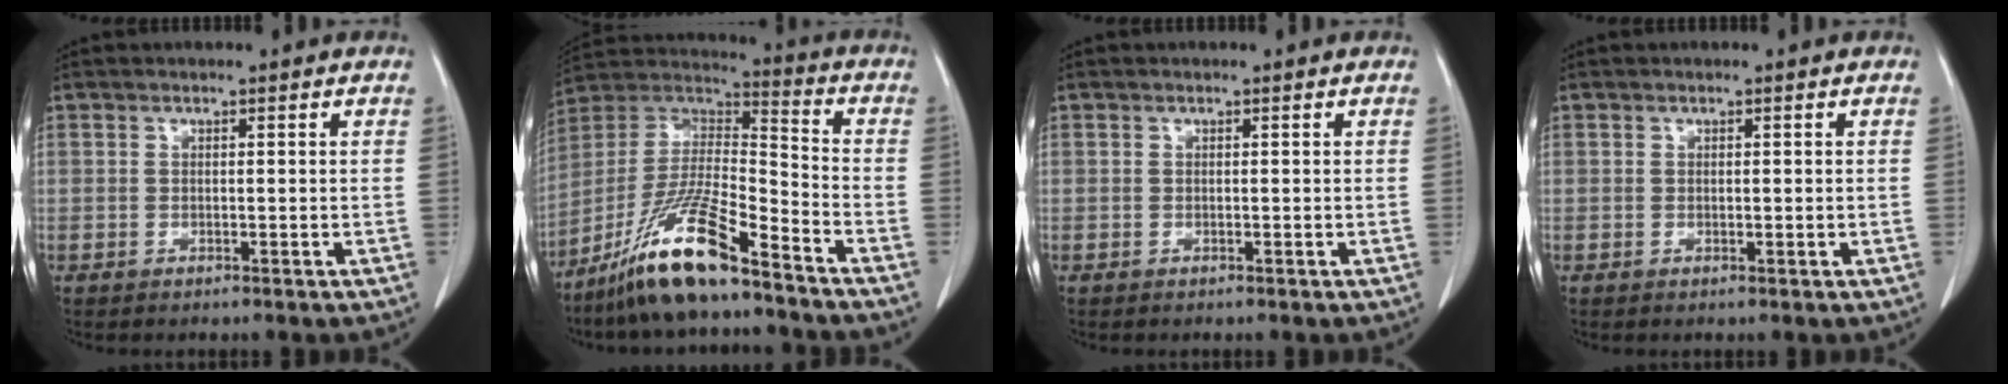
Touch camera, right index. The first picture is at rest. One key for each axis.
{"total": 16.1, "fx": -11.3, "fy": 1.5, "fz": 11.4, "tx": -0.232, "ty": -0.013, "tz": -0.210}
{"total": 0.0}
{"total": 0.6, "fx": 0.0, "fy": 0.2, "fz": 0.6, "tx": -0.011, "ty": -0.003, "tz": 0.003}